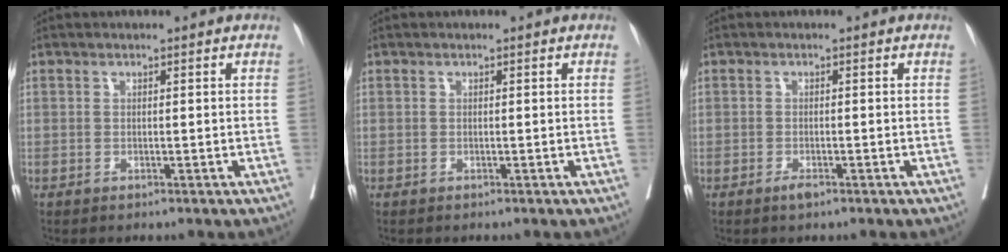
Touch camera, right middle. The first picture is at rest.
{"total": 0.0}
{"total": 1.4, "force": [-0.9, 0.4, 1.0], "torque": [-0.018, -0.001, -0.015]}